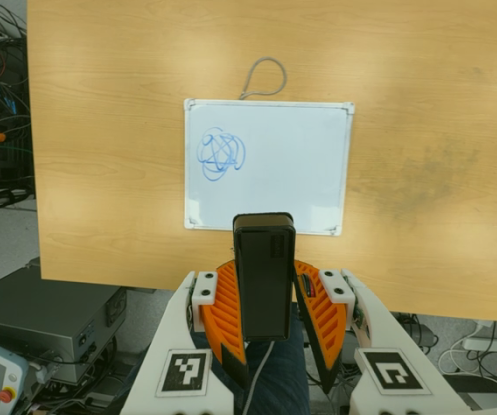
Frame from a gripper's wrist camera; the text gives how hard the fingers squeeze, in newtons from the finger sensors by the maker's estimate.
{"total": 5.3, "left": 5.0, "right": 5.7}